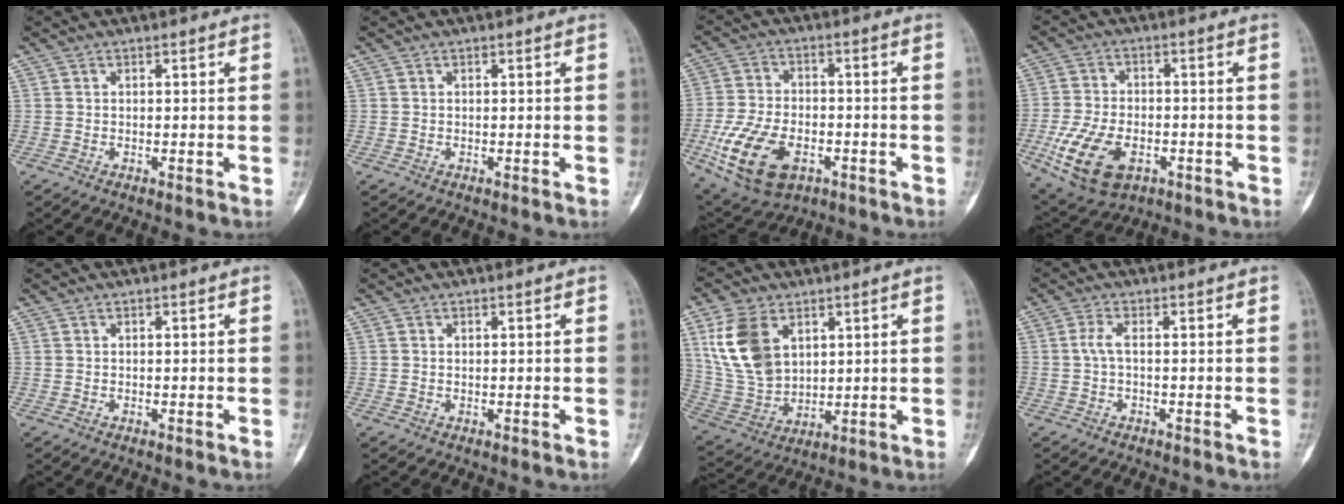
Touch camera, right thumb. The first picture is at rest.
{"total": 0.0}
{"total": 14.9, "force": [-5.3, 9.0, 10.7], "torque": [-0.200, 0.009, -0.089]}
{"total": 13.3, "force": [-4.7, 8.0, 9.5], "torque": [-0.178, 0.006, -0.076]}
{"total": 0.0}
{"total": 0.0}
{"total": 13.8, "force": [5.3, 9.1, 9.0], "torque": [-0.164, -0.016, 0.120]}
{"total": 2.1, "force": [-0.2, 0.6, 2.0], "torque": [-0.047, 0.003, -0.007]}